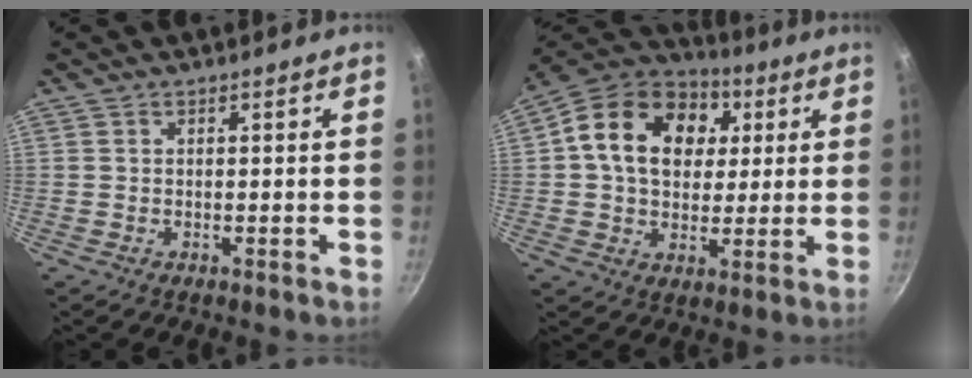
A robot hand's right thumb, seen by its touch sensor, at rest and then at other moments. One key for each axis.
{"total": 19.0, "fx": 4.6, "fy": 14.2, "fz": 11.8, "tx": -0.182, "ty": 0.013, "tz": 0.064}